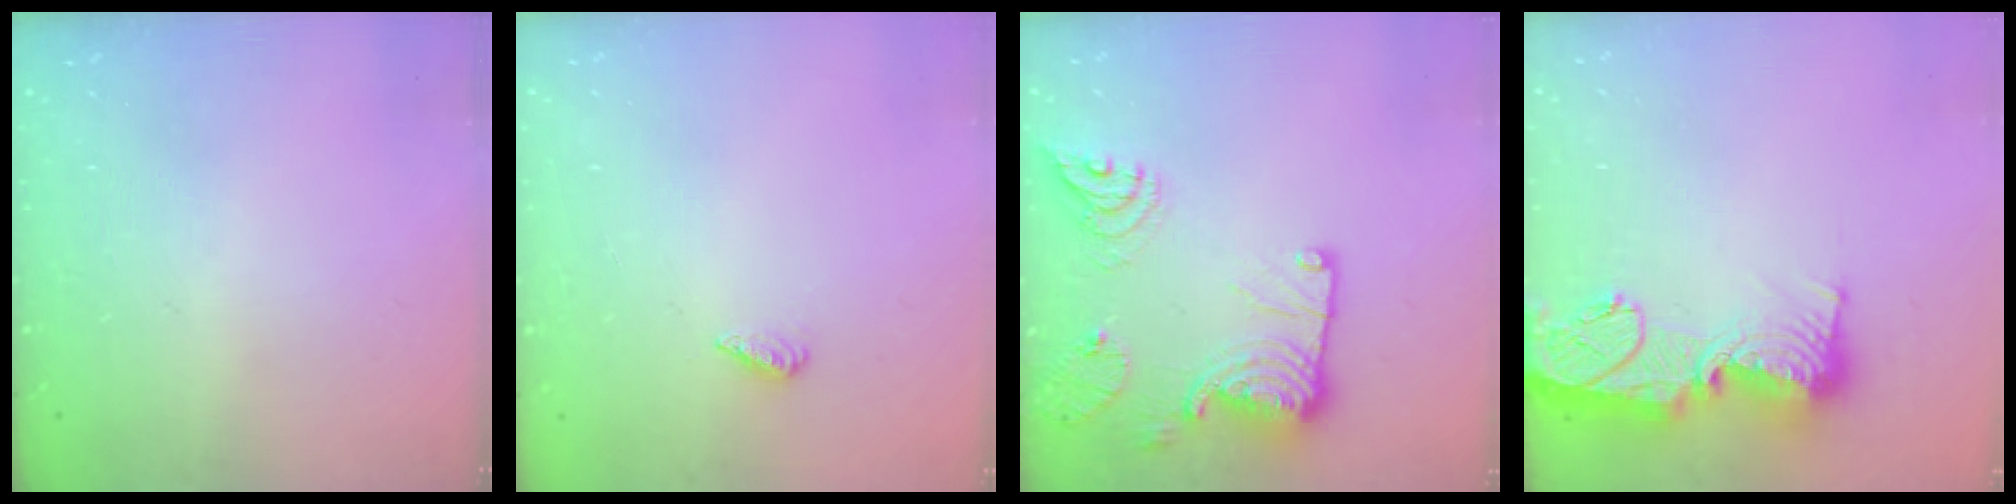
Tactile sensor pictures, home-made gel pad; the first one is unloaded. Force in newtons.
{"total": 2.1, "press": 1.9, "slide": 0.8}
{"total": 19.2, "press": 19.2, "slide": 1.1}
{"total": 18.5, "press": 18.4, "slide": 1.7}